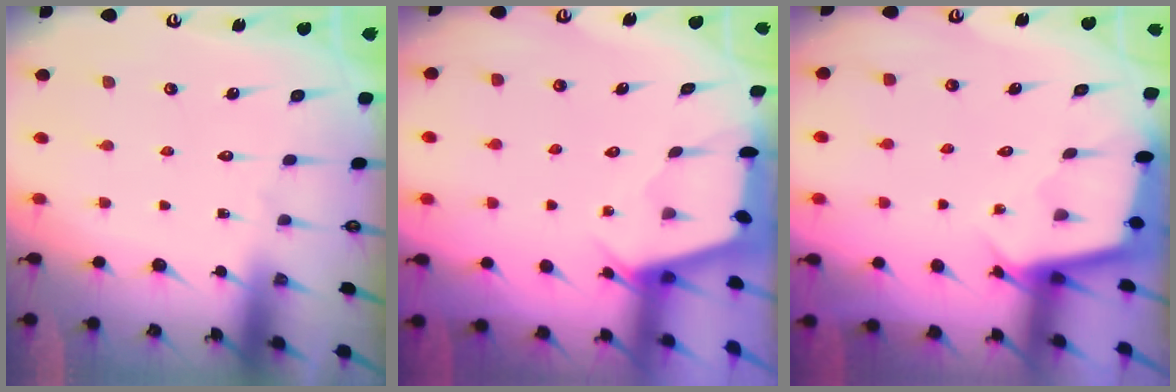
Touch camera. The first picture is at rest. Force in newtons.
{"total": 2.4, "press": 2.3, "slide": 0.3}
{"total": 2.3, "press": 2.3, "slide": 0.2}